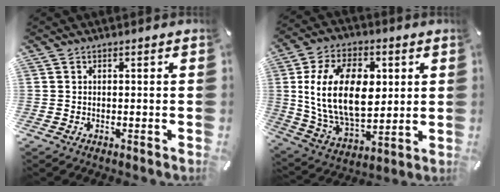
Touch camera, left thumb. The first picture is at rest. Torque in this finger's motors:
{"motor_torque": [2.09, 2.04, 1.76, -1.02, 0.52]}